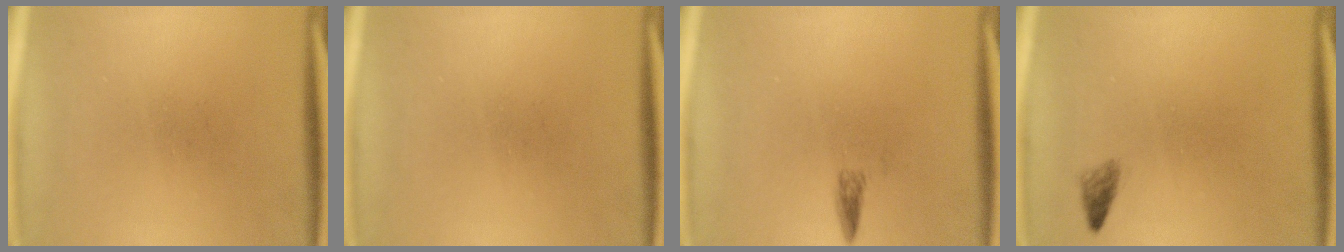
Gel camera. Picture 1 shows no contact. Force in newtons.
{"total": 0.0}
{"total": 1.2}
{"total": 1.1}